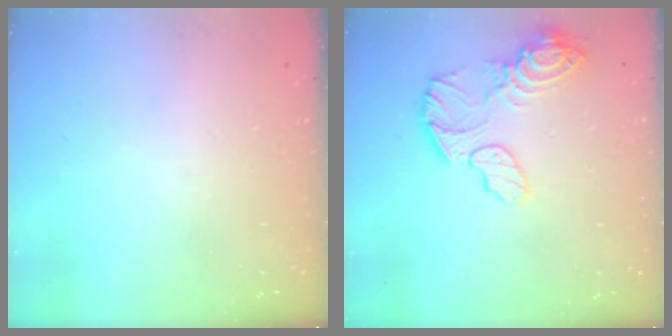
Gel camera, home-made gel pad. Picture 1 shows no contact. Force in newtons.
{"total": 14.0, "press": 13.9, "slide": 1.3}